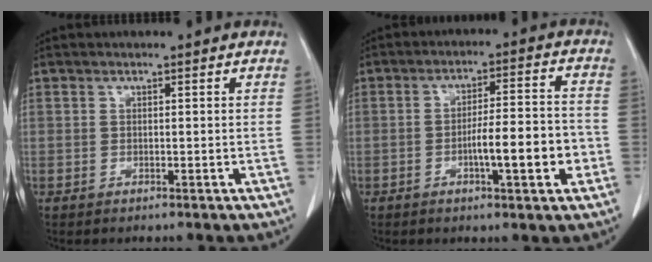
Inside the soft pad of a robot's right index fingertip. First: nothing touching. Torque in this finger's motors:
{"motor_torque": [0.62, -0.14, 0.40, 0.07]}